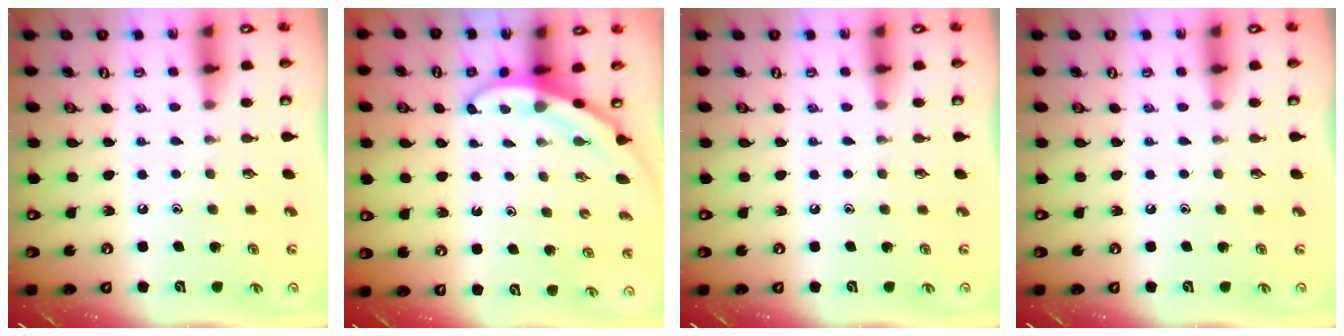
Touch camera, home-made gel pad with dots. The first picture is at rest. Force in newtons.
{"total": 3.2, "press": 3.2, "slide": 0.1}
{"total": 0.0}
{"total": 0.0}